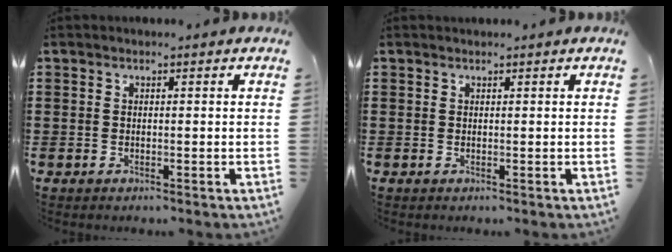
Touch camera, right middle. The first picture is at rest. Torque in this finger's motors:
{"motor_torque": [0.00, 0.00, 0.00, 0.01]}